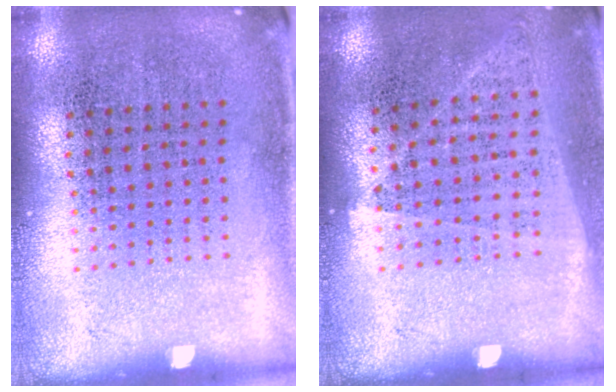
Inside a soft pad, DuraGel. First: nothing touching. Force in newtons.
{"total": 1.0, "press": 0.9, "slide": 0.5}